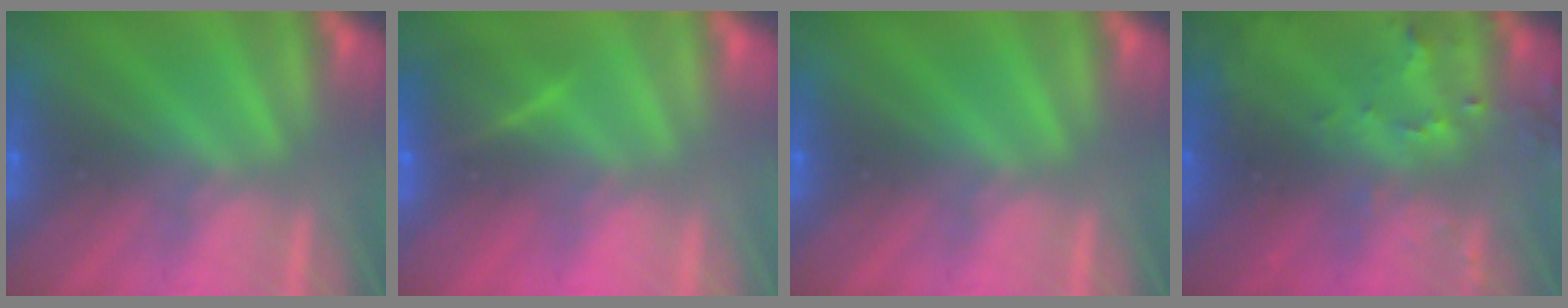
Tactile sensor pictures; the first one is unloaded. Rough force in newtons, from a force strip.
{"total": 2.8}
{"total": 0.0}
{"total": 6.7}